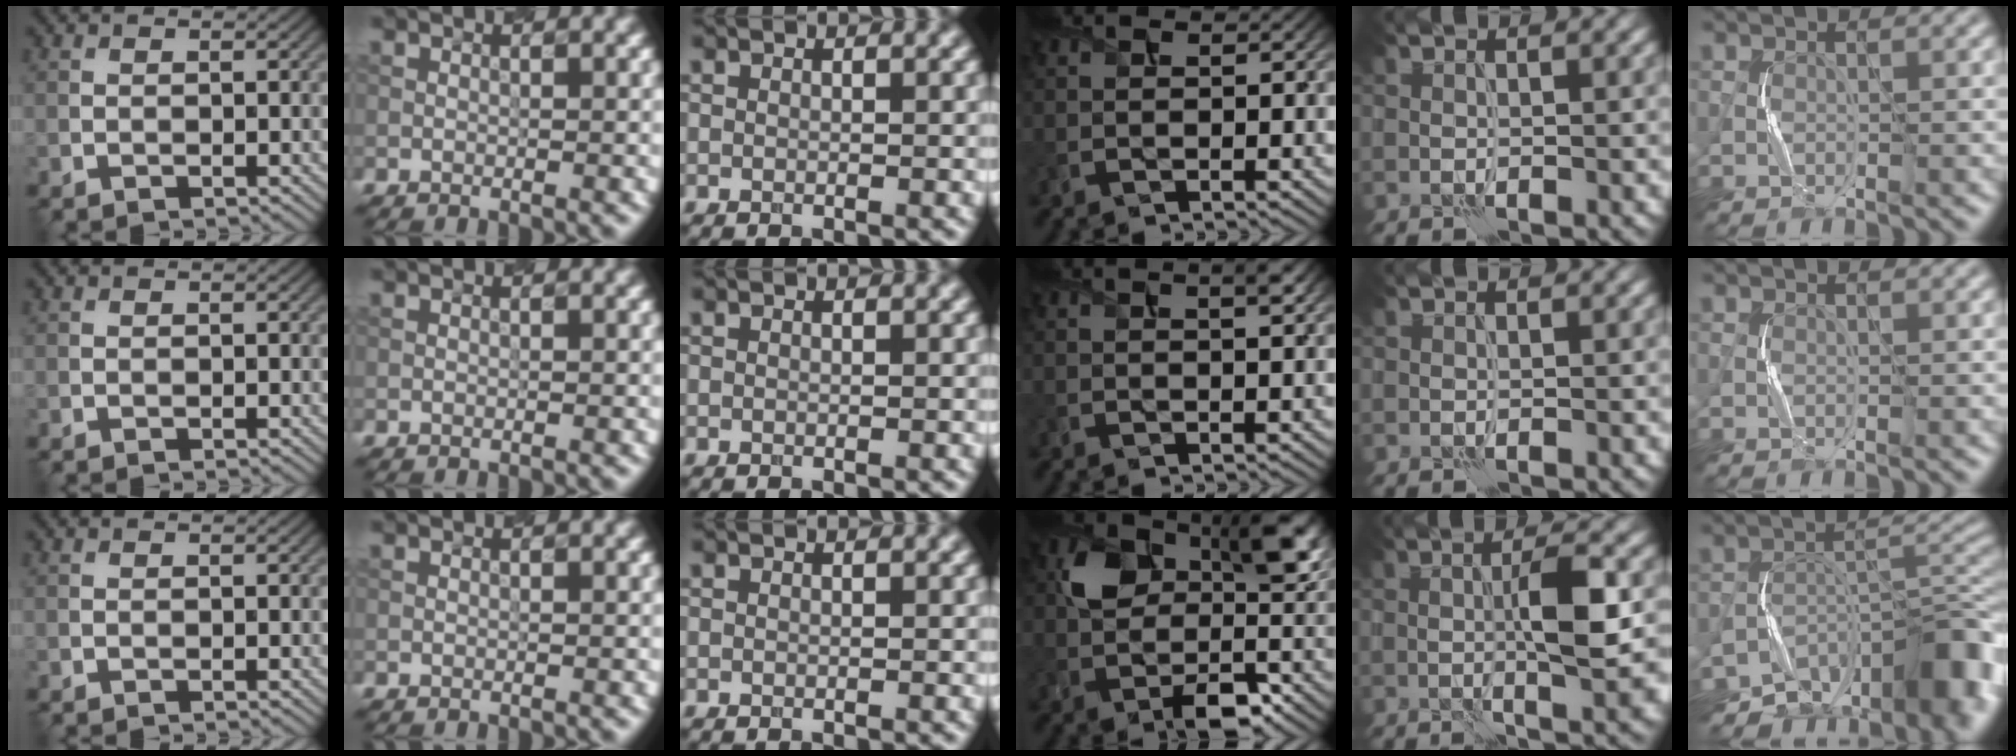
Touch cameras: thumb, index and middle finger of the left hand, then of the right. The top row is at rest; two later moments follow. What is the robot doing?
{"motion": "squeeze", "object": "stress ball aka squeeze ball"}